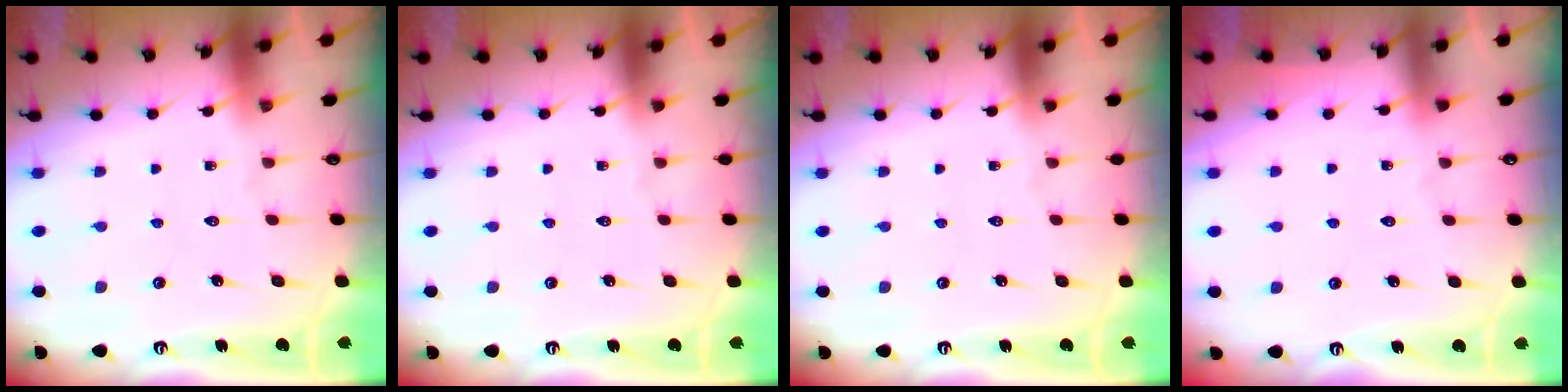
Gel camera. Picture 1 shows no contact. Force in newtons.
{"total": 0.0}
{"total": 0.0}
{"total": 3.2, "press": 3.2, "slide": 0.6}